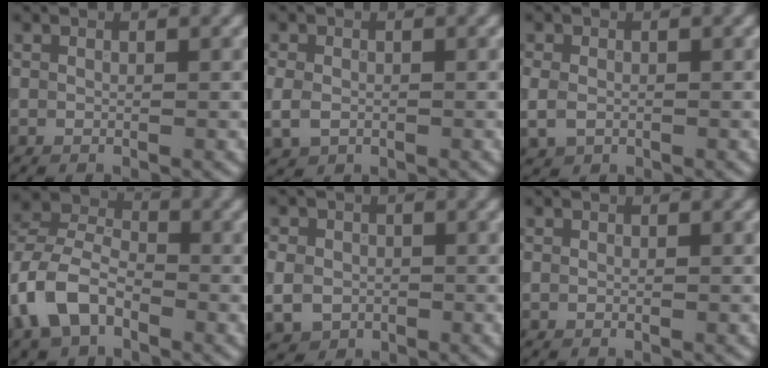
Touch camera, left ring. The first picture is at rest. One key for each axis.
{"total": 2.4, "fx": -0.5, "fy": 1.9, "fz": 1.3, "tx": -0.028, "ty": -0.006, "tz": -0.010}
{"total": 2.0, "fx": -0.4, "fy": 1.6, "fz": 1.2, "tx": -0.025, "ty": -0.006, "tz": -0.007}
{"total": 6.0, "fx": -2.6, "fy": 3.9, "fz": 3.7, "tx": -0.075, "ty": 0.006, "tz": -0.060}
{"total": 3.1, "fx": -0.5, "fy": 2.7, "fz": 1.5, "tx": -0.031, "ty": -0.004, "tz": -0.012}
{"total": 0.0}